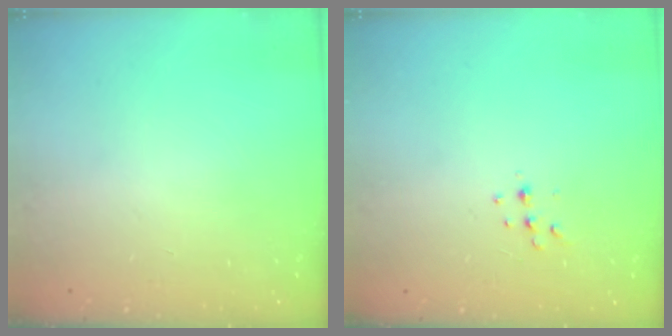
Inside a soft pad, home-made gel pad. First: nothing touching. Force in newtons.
{"total": 5.6, "press": 5.6, "slide": 0.7}